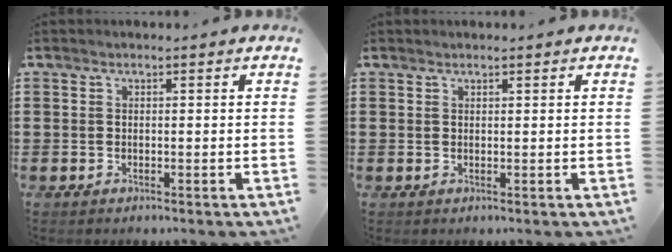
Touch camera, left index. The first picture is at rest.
{"total": 0.5, "force": [0.5, 0.1, 0.2], "torque": [-0.005, -0.001, 0.011]}